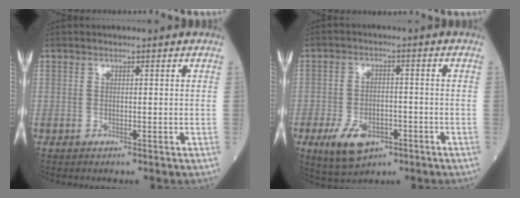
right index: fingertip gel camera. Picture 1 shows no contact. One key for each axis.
{"total": 8.0, "fx": -3.9, "fy": 4.4, "fz": 5.4, "tx": -0.106, "ty": -0.006, "tz": -0.059}